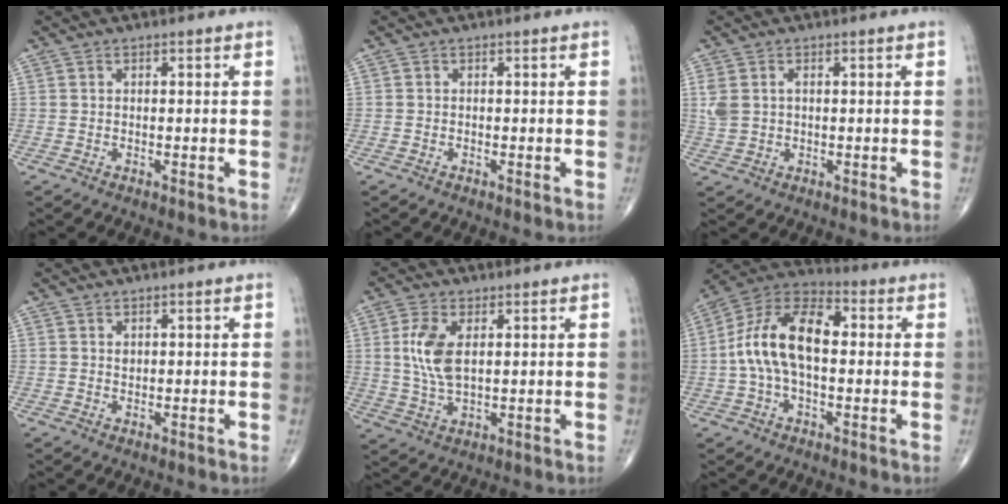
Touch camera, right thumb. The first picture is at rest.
{"total": 0.0}
{"total": 4.0, "force": [0.6, 2.8, 2.9], "torque": [-0.074, 0.010, 0.018]}
{"total": 0.8, "force": [0.3, 0.6, 0.4], "torque": [-0.002, -0.001, 0.006]}
{"total": 7.9, "force": [1.6, 4.1, 6.6], "torque": [-0.142, -0.007, 0.036]}
{"total": 14.9, "force": [0.5, 8.1, 12.5], "torque": [-0.233, 0.041, -0.003]}